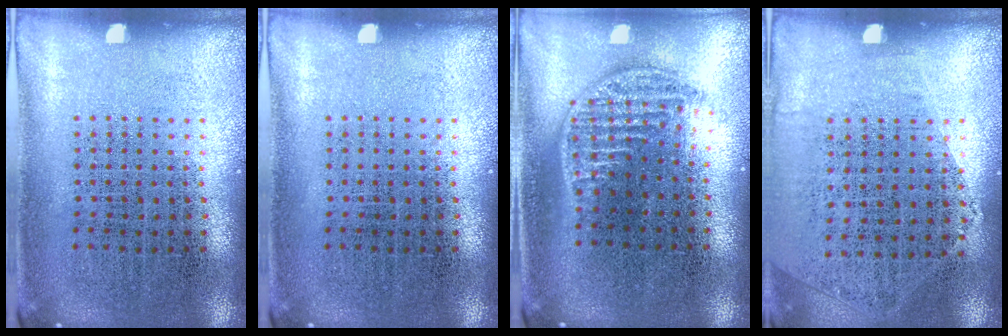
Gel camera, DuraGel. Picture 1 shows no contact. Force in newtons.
{"total": 0.0}
{"total": 1.3, "press": 1.1, "slide": 0.5}
{"total": 1.2, "press": 0.9, "slide": 0.7}